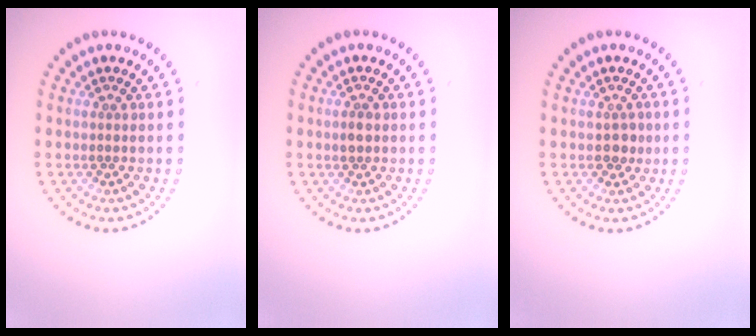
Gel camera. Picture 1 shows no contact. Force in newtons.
{"total": 1.1, "press": 1.1, "slide": 0.0}
{"total": 1.3, "press": 1.2, "slide": 0.5}